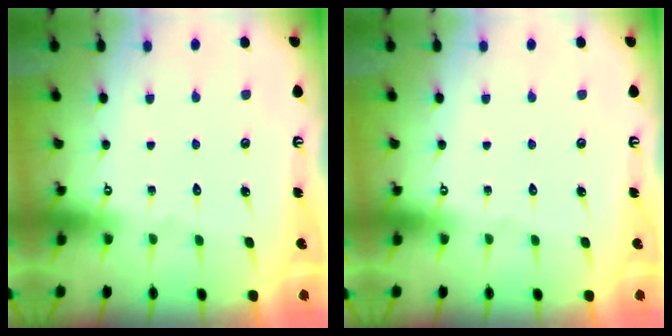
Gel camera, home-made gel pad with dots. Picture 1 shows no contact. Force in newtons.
{"total": 0.0}